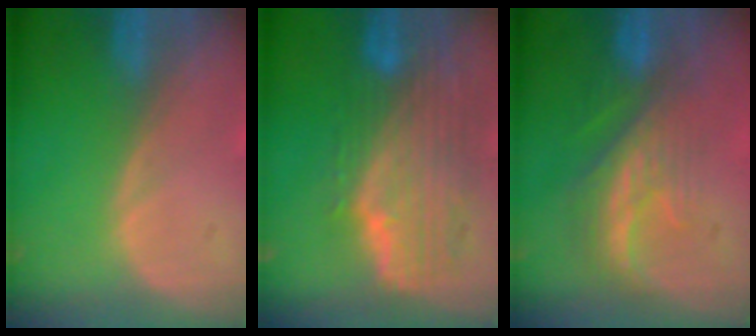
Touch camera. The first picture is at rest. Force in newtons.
{"total": 10.3, "press": 9.0, "slide": 5.1}
{"total": 8.3, "press": 7.5, "slide": 3.6}